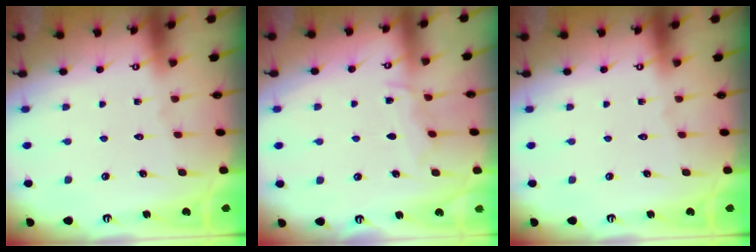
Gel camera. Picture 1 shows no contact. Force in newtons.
{"total": 5.0, "press": 5.0, "slide": 0.6}
{"total": 0.0}